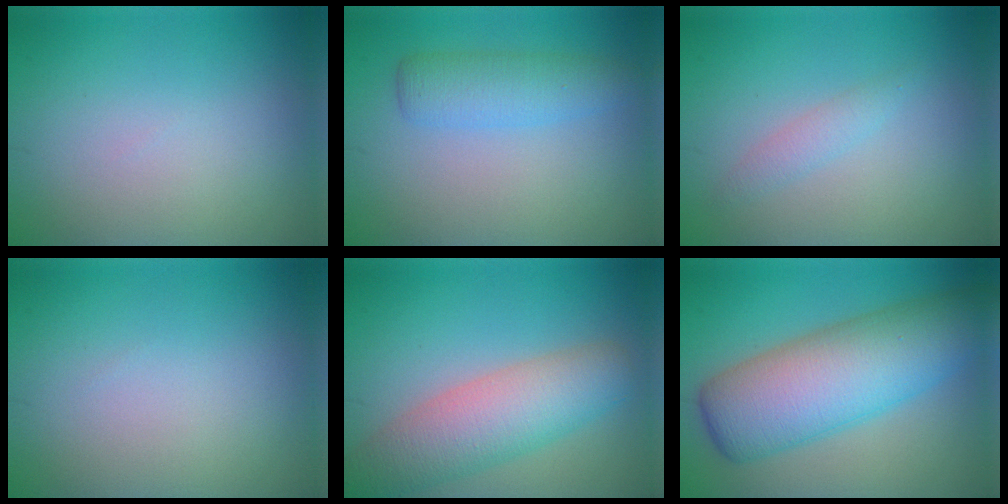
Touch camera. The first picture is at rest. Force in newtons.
{"total": 3.4, "press": 3.4, "slide": 0.1}
{"total": 1.3, "press": 1.3, "slide": 0.0}
{"total": 0.0}
{"total": 6.4, "press": 6.4, "slide": 0.4}
{"total": 10.2, "press": 10.2, "slide": 0.2}